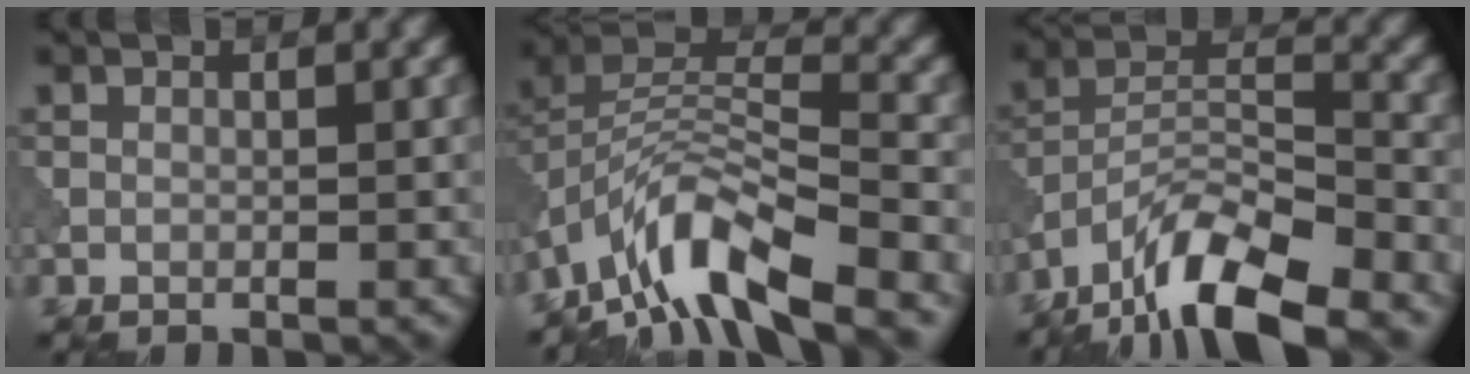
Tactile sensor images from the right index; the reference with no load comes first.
{"total": 9.1, "force": [-6.6, 2.5, 5.8], "torque": [-0.097, 0.006, -0.136]}
{"total": 10.0, "force": [-7.4, 2.8, 6.2], "torque": [-0.102, 0.008, -0.145]}